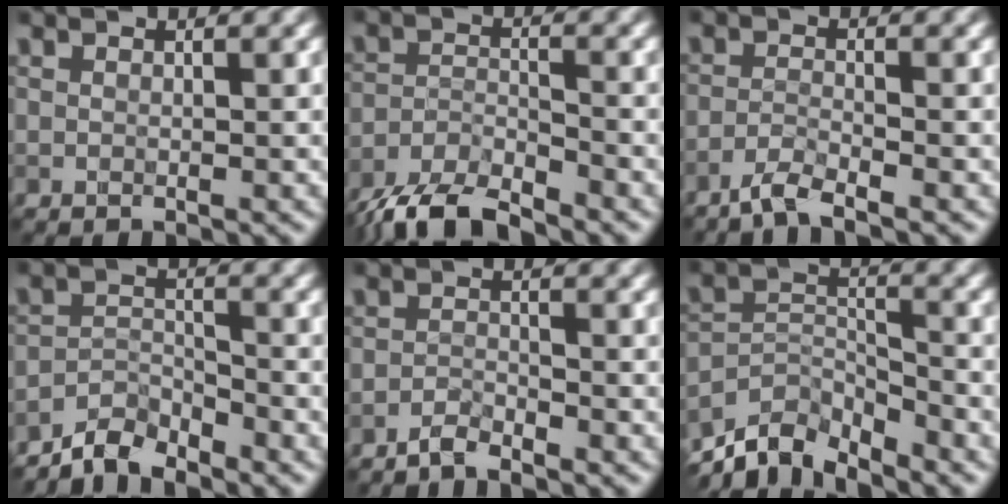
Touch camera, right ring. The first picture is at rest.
{"total": 6.8, "force": [-6.2, 1.4, 2.3], "torque": [-0.048, -0.011, -0.113]}
{"total": 2.6, "force": [-2.4, 0.2, 1.0], "torque": [-0.017, 0.002, -0.053]}
{"total": 3.7, "force": [-3.6, 0.4, 0.1], "torque": [-0.001, 0.004, -0.071]}
{"total": 1.8, "force": [-1.8, 0.1, 0.0], "torque": [0.002, 0.005, -0.035]}
{"total": 6.7, "force": [-6.0, 2.1, 2.2], "torque": [-0.043, -0.010, -0.109]}